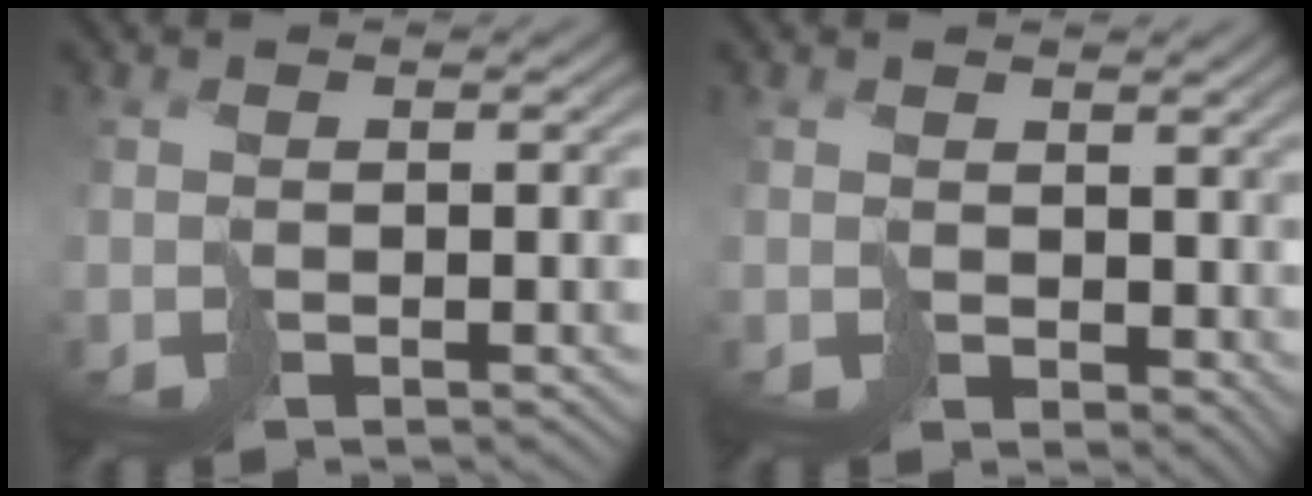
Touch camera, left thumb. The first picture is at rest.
{"total": 3.6, "force": [1.4, 2.6, 2.0], "torque": [-0.047, -0.011, 0.030]}